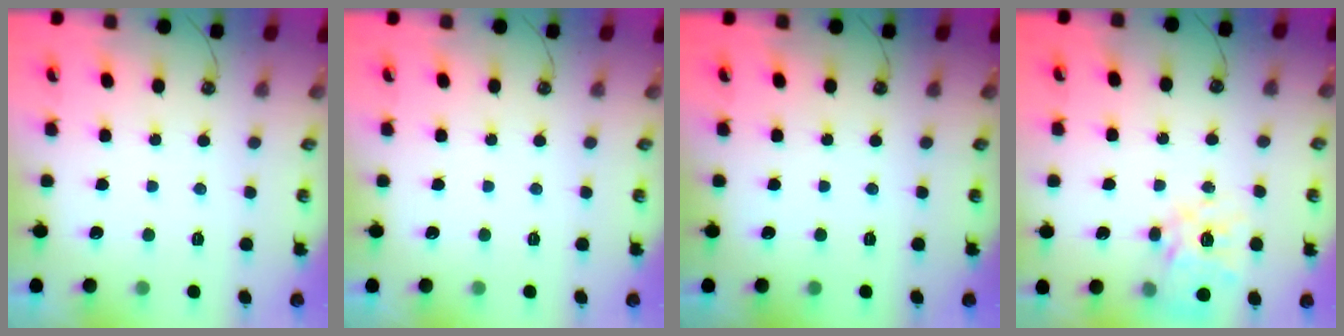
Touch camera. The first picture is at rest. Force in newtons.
{"total": 0.0}
{"total": 0.0}
{"total": 15.5, "press": 15.4, "slide": 1.4}